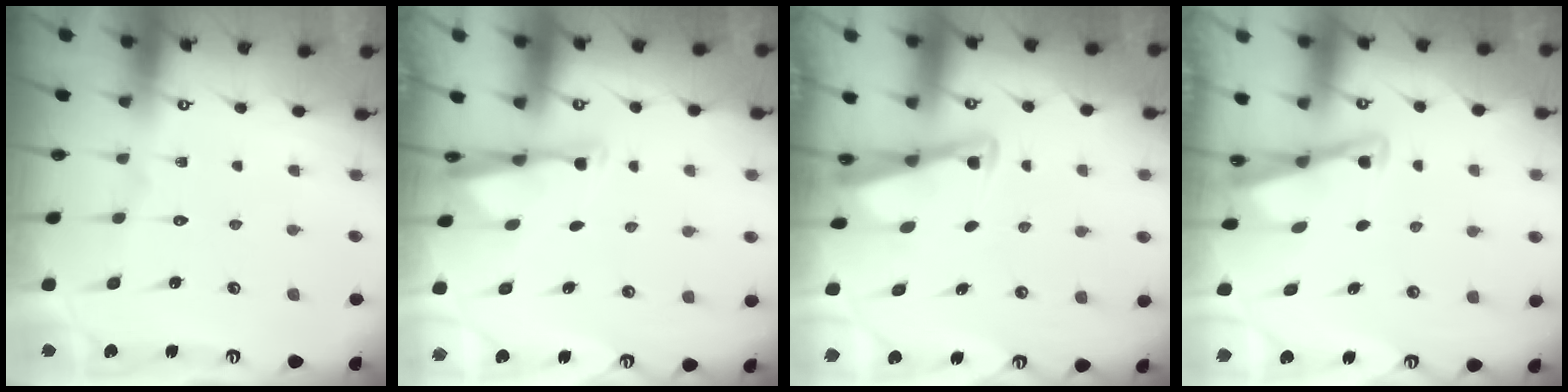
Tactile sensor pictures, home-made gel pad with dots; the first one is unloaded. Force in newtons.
{"total": 3.0, "press": 2.9, "slide": 0.5}
{"total": 2.7, "press": 2.7, "slide": 0.2}
{"total": 2.9, "press": 2.8, "slide": 0.4}